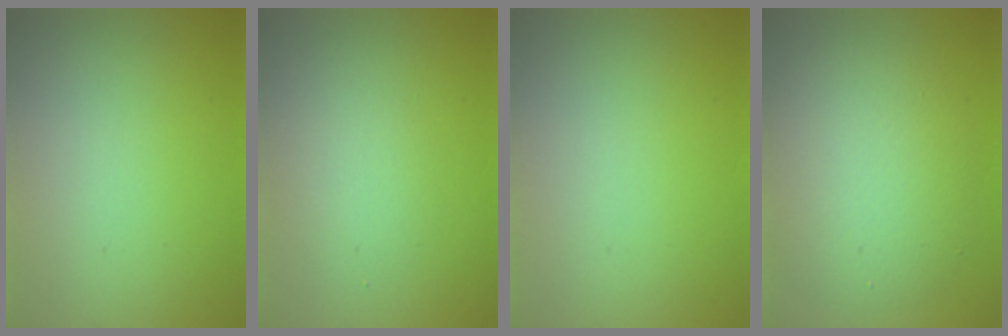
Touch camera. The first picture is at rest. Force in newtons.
{"total": 1.9, "press": 1.9, "slide": 0.1}
{"total": 0.0}
{"total": 6.0, "press": 6.0, "slide": 0.4}